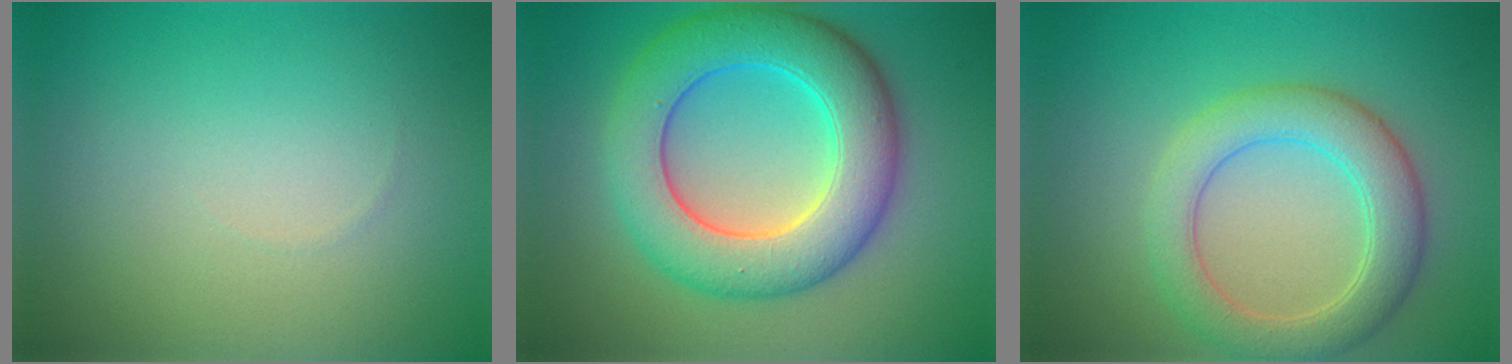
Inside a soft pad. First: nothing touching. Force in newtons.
{"total": 9.4, "press": 9.4, "slide": 0.4}
{"total": 5.2, "press": 5.2, "slide": 0.3}